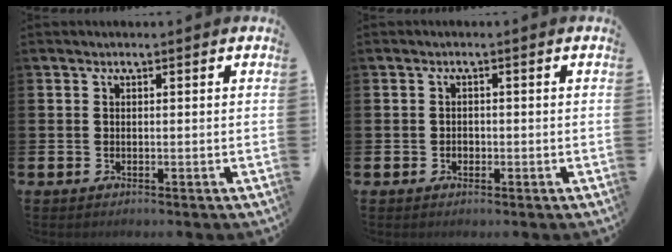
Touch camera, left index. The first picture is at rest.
{"total": 1.0, "force": [-0.3, 0.8, 0.4], "torque": [-0.006, 0.004, -0.008]}